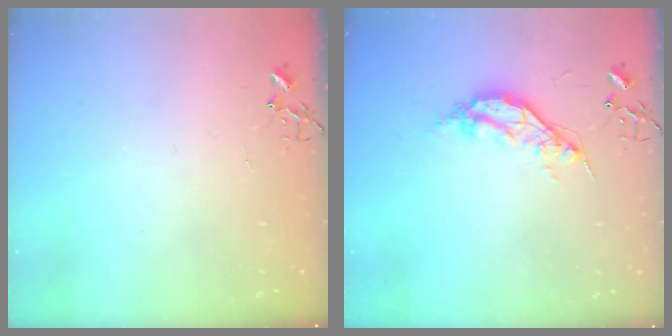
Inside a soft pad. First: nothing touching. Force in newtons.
{"total": 10.0, "press": 10.0, "slide": 0.8}